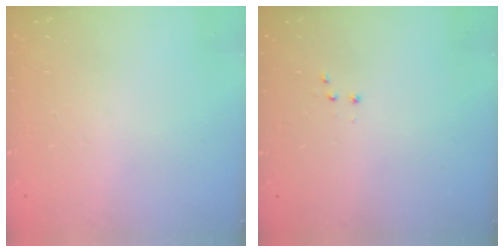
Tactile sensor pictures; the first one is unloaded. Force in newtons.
{"total": 3.0, "press": 2.9, "slide": 0.7}